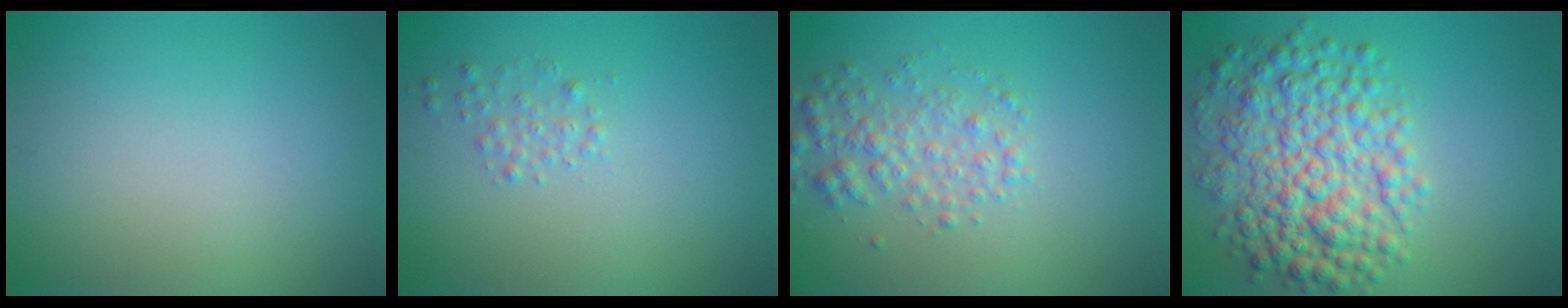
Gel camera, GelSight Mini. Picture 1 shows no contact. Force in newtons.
{"total": 1.1, "press": 1.1, "slide": 0.0}
{"total": 2.9, "press": 2.9, "slide": 0.1}
{"total": 7.7, "press": 7.7, "slide": 0.1}